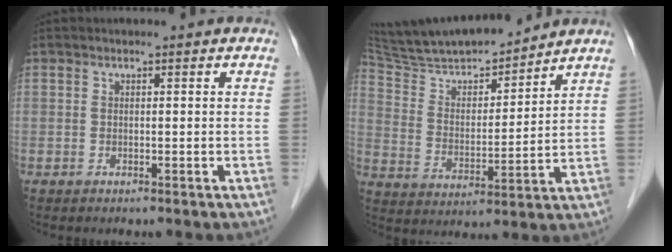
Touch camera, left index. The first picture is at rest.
{"total": 16.8, "force": [15.5, 1.9, 6.2], "torque": [-0.115, 0.009, 0.274]}